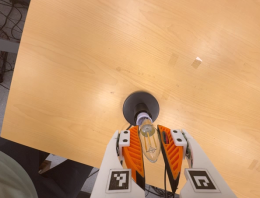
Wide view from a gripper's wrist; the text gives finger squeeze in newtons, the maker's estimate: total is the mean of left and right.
{"total": 19.1, "left": 21.4, "right": 16.7}